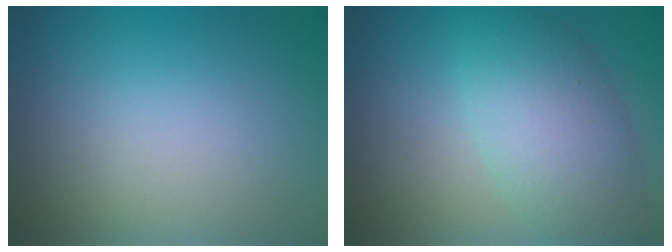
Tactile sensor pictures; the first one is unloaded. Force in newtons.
{"total": 6.2, "press": 6.2, "slide": 0.1}